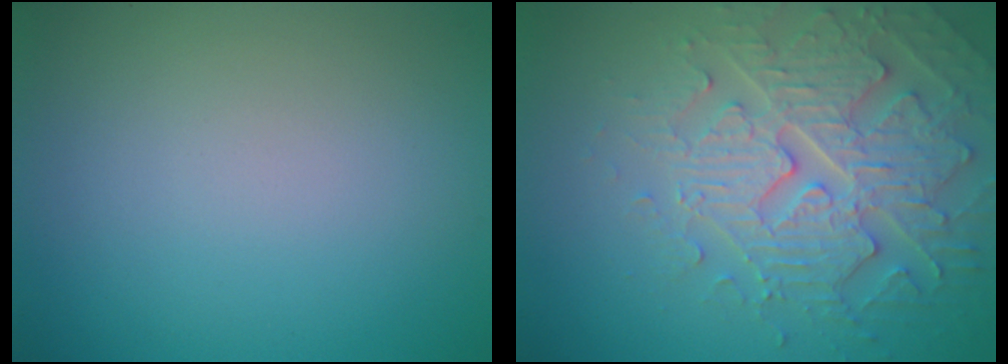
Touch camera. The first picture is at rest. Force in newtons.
{"total": 5.2, "press": 5.0, "slide": 1.4}